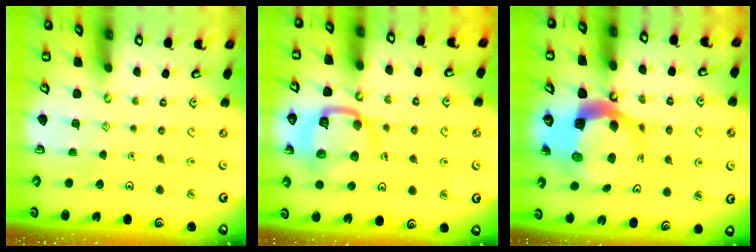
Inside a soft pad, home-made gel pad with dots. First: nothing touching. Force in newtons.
{"total": 15.4, "press": 15.3, "slide": 1.6}
{"total": 11.0, "press": 10.8, "slide": 1.6}